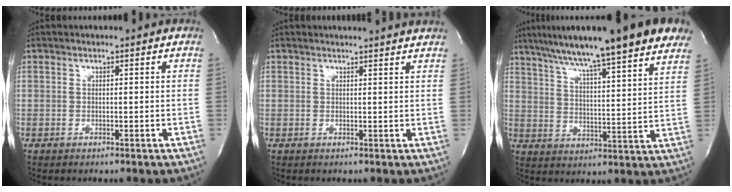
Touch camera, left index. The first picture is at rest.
{"total": 5.1, "force": [5.0, -0.5, 1.3], "torque": [-0.014, -0.001, 0.038]}
{"total": 21.6, "force": [16.5, 1.6, 13.9], "torque": [-0.216, 0.022, 0.228]}